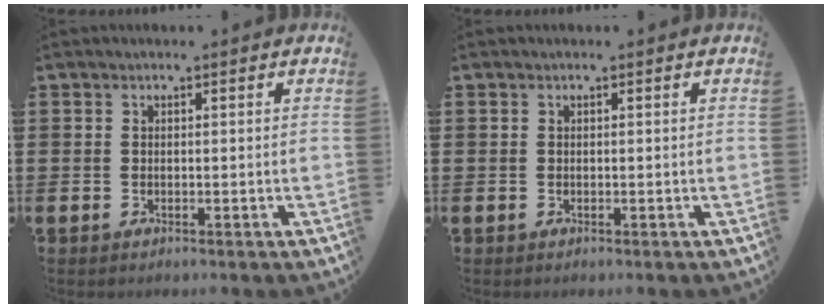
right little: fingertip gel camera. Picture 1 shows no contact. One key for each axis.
{"total": 0.0}